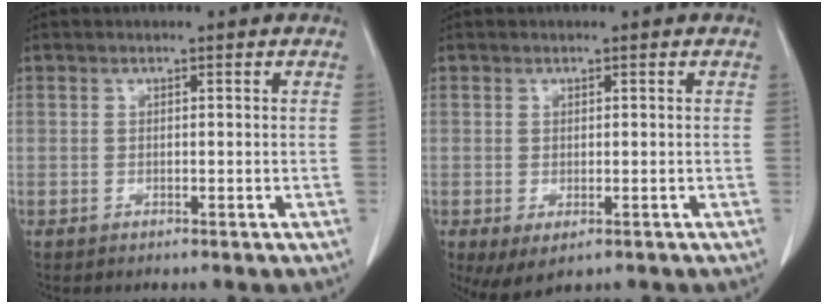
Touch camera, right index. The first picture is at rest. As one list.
[{"total": 4.2, "force": [-1.9, 1.9, 3.2], "torque": [-0.046, -0.013, -0.021]}]